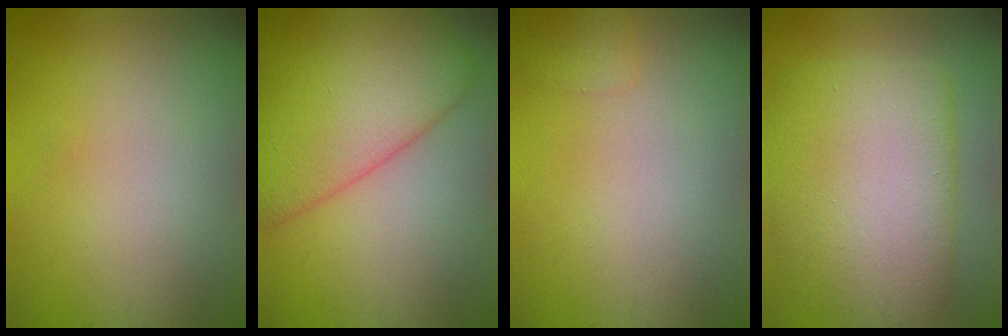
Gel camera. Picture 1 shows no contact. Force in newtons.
{"total": 8.0, "press": 8.0, "slide": 0.3}
{"total": 0.7, "press": 0.7, "slide": 0.0}
{"total": 8.5, "press": 8.4, "slide": 0.7}